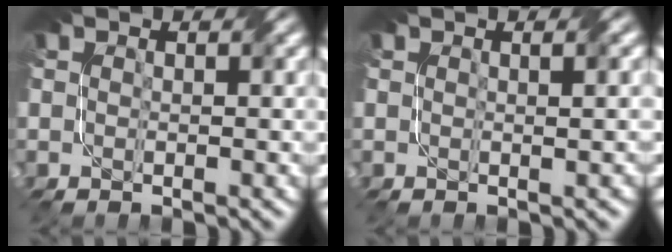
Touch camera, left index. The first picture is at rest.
{"total": 1.9, "force": [0.6, 0.6, 1.7], "torque": [-0.015, 0.004, -0.003]}